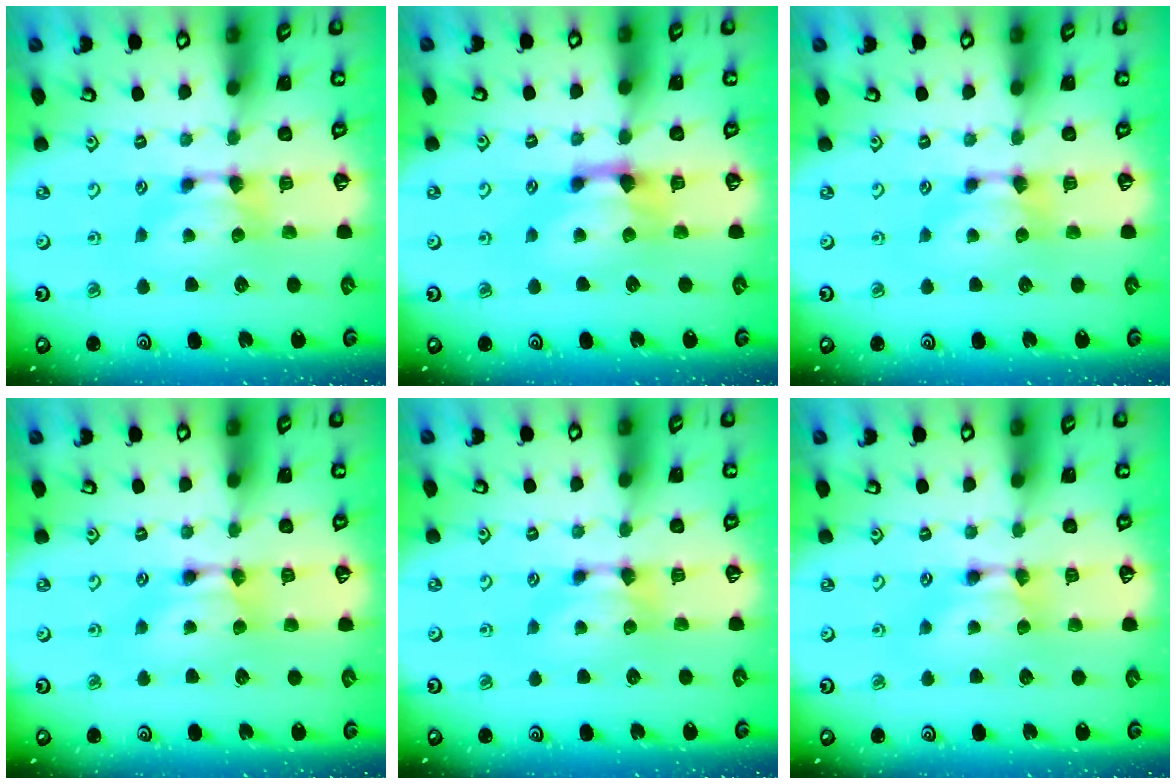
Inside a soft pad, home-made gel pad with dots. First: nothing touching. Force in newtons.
{"total": 1.5, "press": 0.7, "slide": 1.3}
{"total": 0.0}
{"total": 1.7, "press": 1.6, "slide": 0.2}
{"total": 0.0}
{"total": 1.7, "press": 1.7, "slide": 0.1}